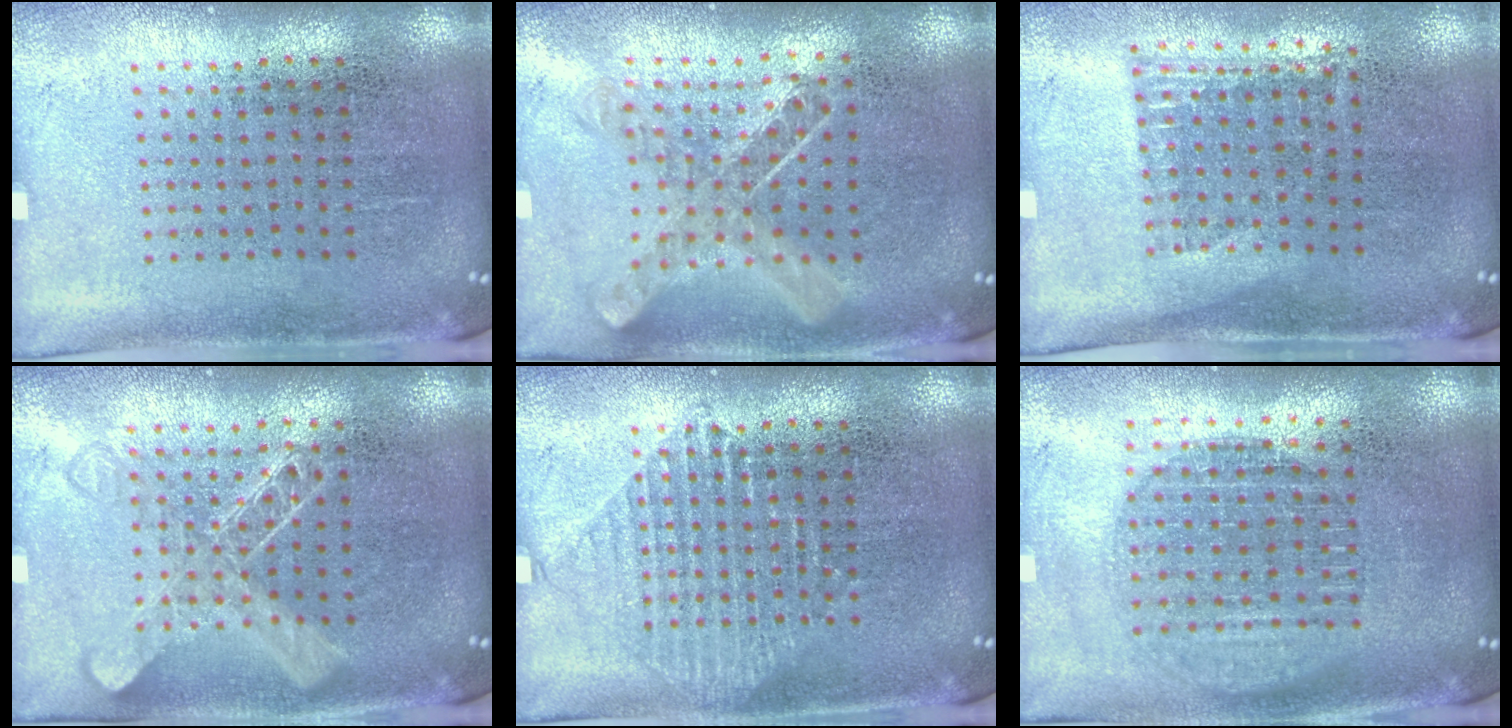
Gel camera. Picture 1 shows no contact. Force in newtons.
{"total": 1.0, "press": 1.0, "slide": 0.1}
{"total": 1.2, "press": 0.9, "slide": 0.8}
{"total": 2.1, "press": 2.1, "slide": 0.5}
{"total": 1.5, "press": 1.5, "slide": 0.3}
{"total": 1.7, "press": 1.5, "slide": 0.9}